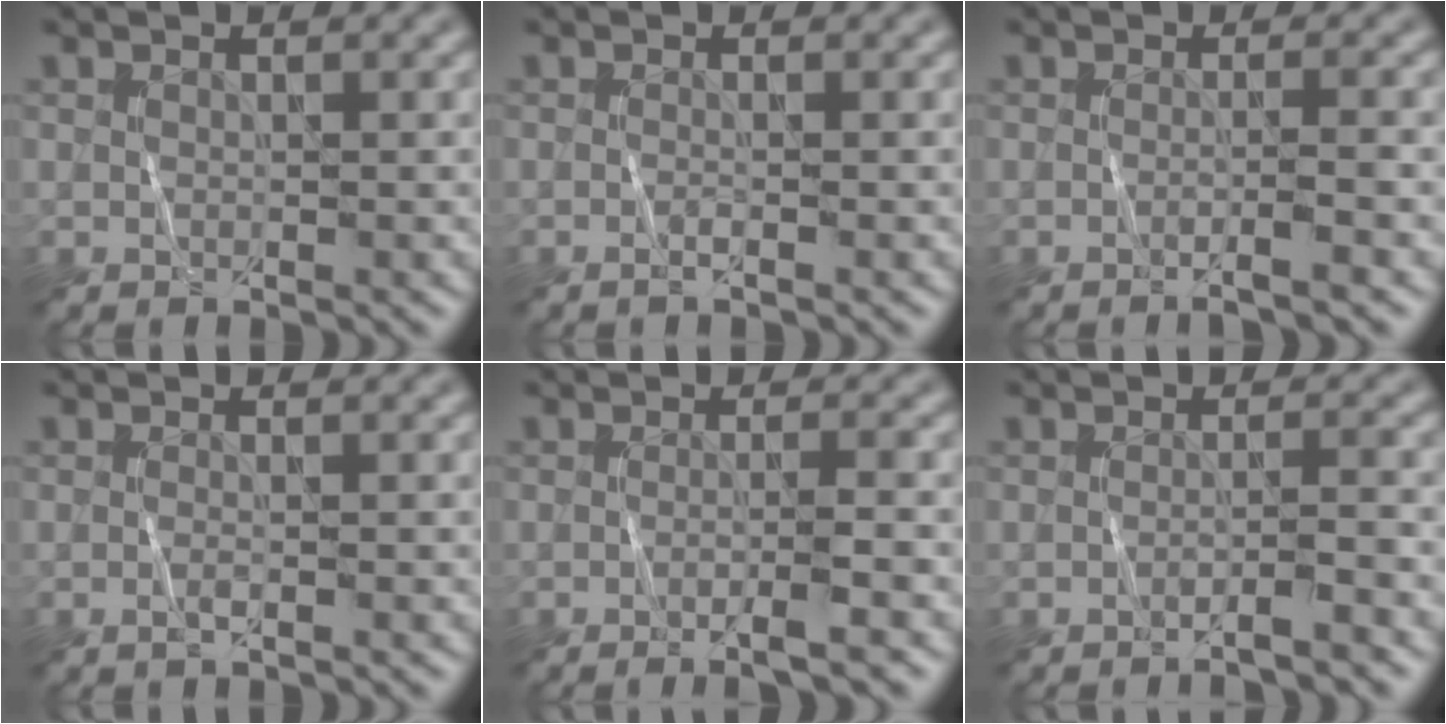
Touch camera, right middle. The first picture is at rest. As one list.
[{"total": 0.7, "force": [-0.3, 0.2, 0.6], "torque": [-0.007, -0.003, -0.009]}, {"total": 2.1, "force": [-0.9, 0.3, 1.9], "torque": [-0.018, 0.003, -0.024]}, {"total": 0.7, "force": [-0.2, 0.2, 0.6], "torque": [-0.011, -0.002, -0.006]}, {"total": 2.7, "force": [-1.0, 0.3, 2.5], "torque": [-0.031, 0.004, -0.026]}, {"total": 2.1, "force": [-1.2, 0.1, 1.7], "torque": [-0.014, 0.008, -0.031]}]